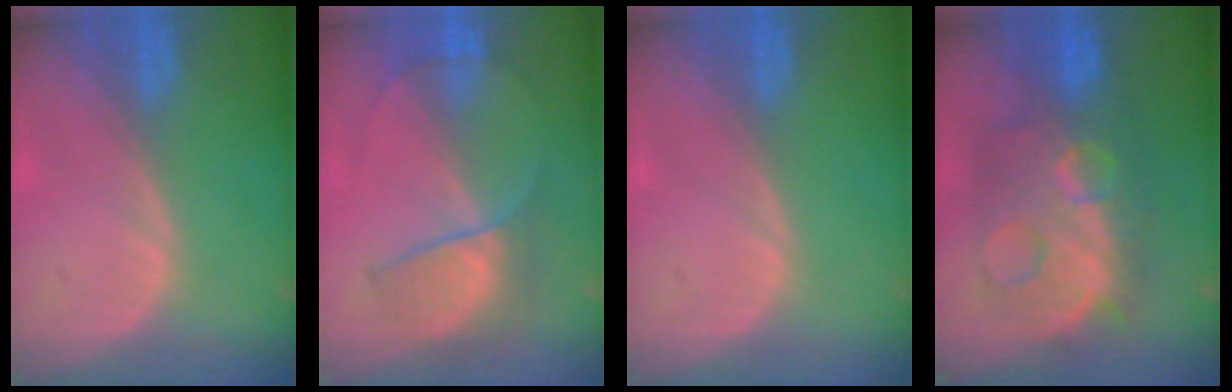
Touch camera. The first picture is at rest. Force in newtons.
{"total": 6.1, "press": 6.0, "slide": 1.1}
{"total": 0.0}
{"total": 11.9, "press": 11.9, "slide": 1.2}